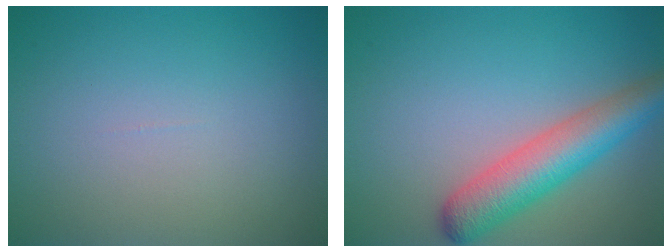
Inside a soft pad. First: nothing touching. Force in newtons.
{"total": 5.7, "press": 5.7, "slide": 0.3}